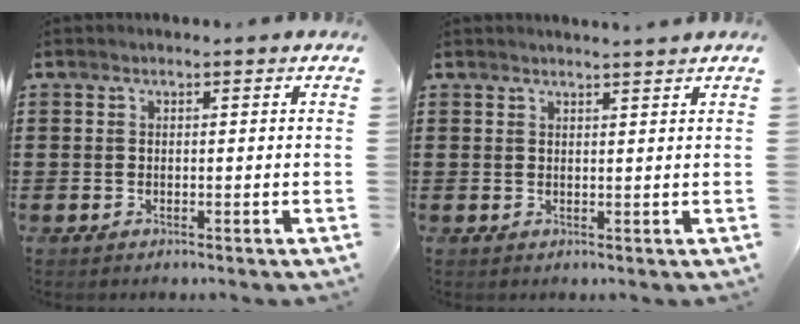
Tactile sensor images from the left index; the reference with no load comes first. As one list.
[{"total": 1.5, "force": [1.5, -0.3, 0.4], "torque": [-0.008, -0.001, 0.029]}]